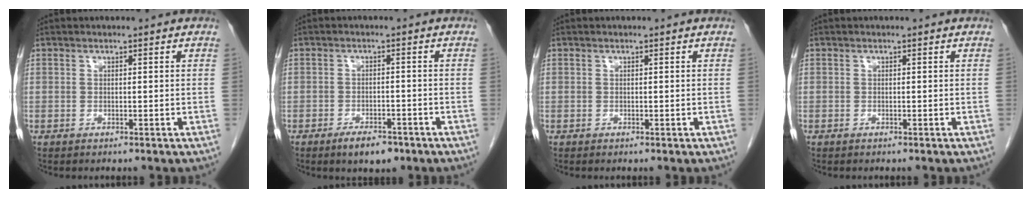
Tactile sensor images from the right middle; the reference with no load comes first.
{"total": 4.4, "force": [-3.0, 1.6, 2.7], "torque": [-0.051, -0.003, -0.042]}
{"total": 0.0}
{"total": 0.0}